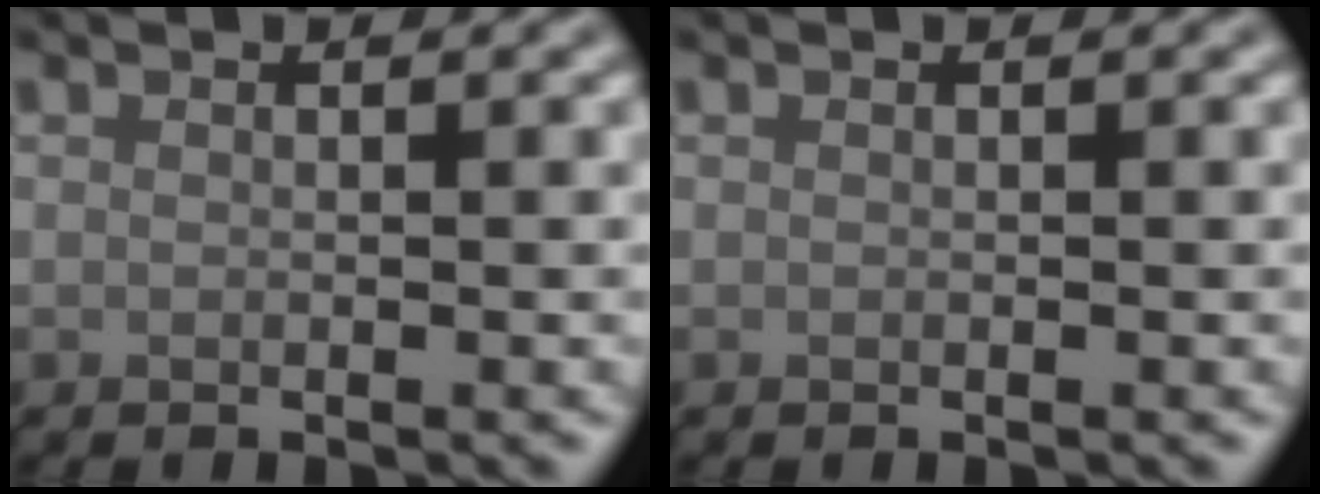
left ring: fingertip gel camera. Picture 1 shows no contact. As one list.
[{"total": 0.0}]